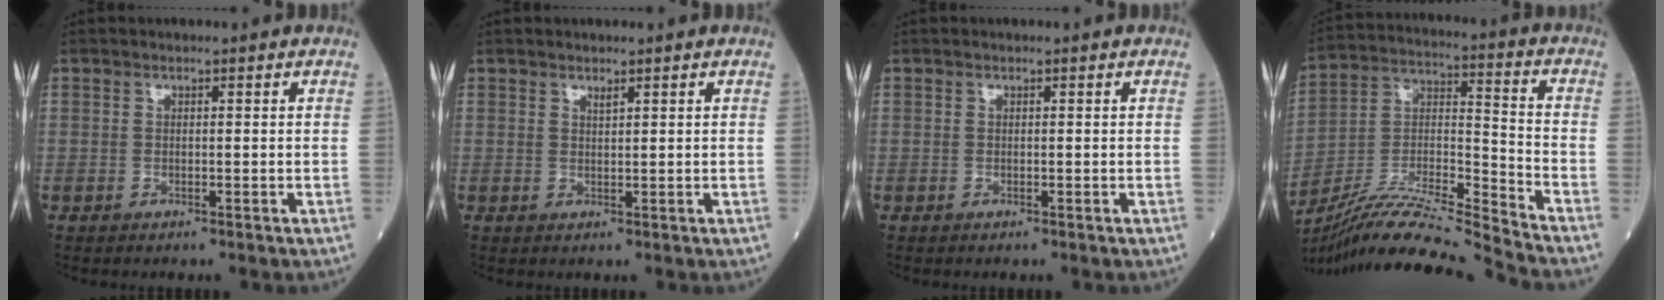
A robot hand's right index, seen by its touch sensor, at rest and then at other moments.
{"total": 0.7, "force": [0.6, 0.1, 0.4], "torque": [-0.009, -0.005, 0.011]}
{"total": 0.0}
{"total": 17.1, "force": [-16.0, -2.4, 5.5], "torque": [-0.107, 0.013, -0.289]}